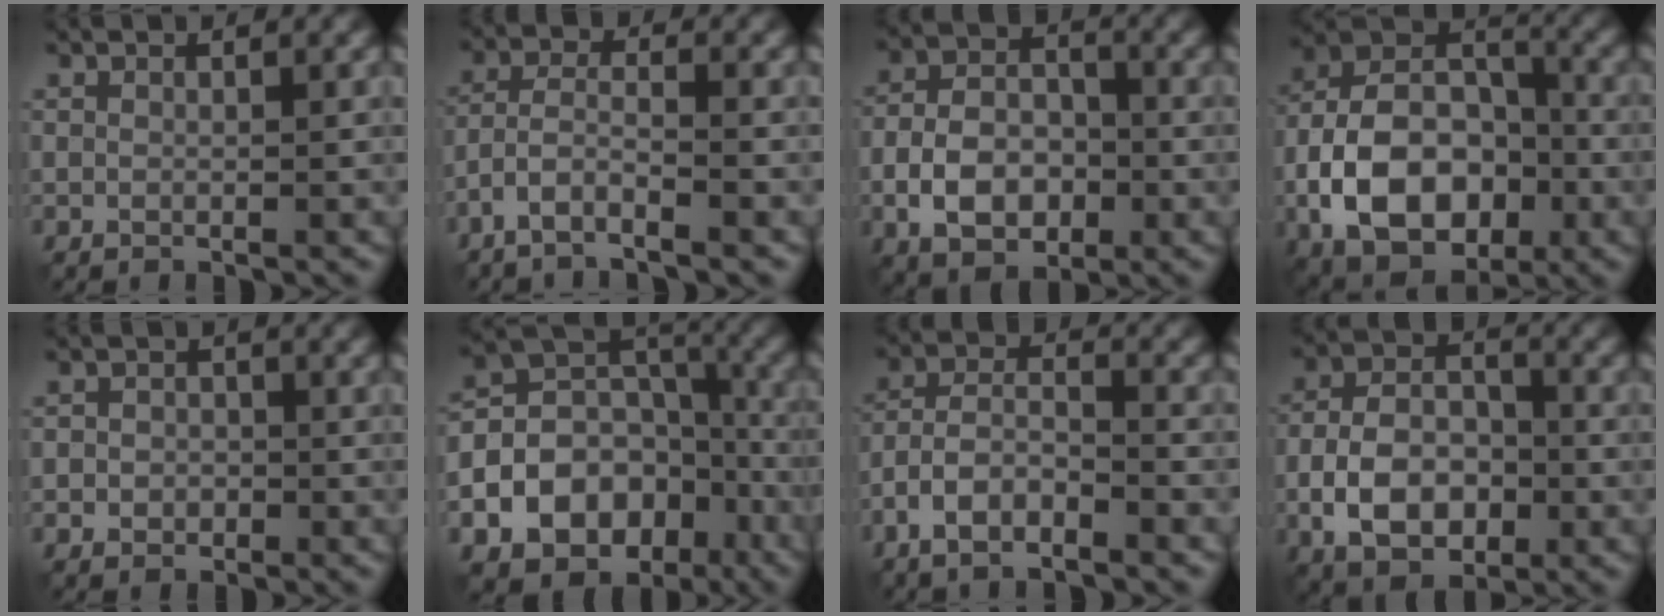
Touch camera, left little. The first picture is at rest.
{"total": 3.4, "force": [-2.5, 0.6, 2.3], "torque": [-0.048, 0.003, -0.062]}
{"total": 6.6, "force": [-2.2, 4.2, 4.5], "torque": [-0.085, 0.004, -0.046]}
{"total": 12.3, "force": [-4.1, 7.5, 8.7], "torque": [-0.166, 0.005, -0.084]}
{"total": 2.0, "force": [-0.6, 1.7, 0.8], "torque": [0.001, 0.002, -0.017]}
{"total": 14.5, "force": [-7.0, 10.9, 6.6], "torque": [-0.123, -0.016, -0.120]}
{"total": 4.8, "force": [-3.1, 2.0, 3.2], "torque": [-0.058, 0.007, -0.067]}
{"total": 7.7, "force": [-2.6, 4.7, 5.5], "torque": [-0.105, 0.005, -0.053]}